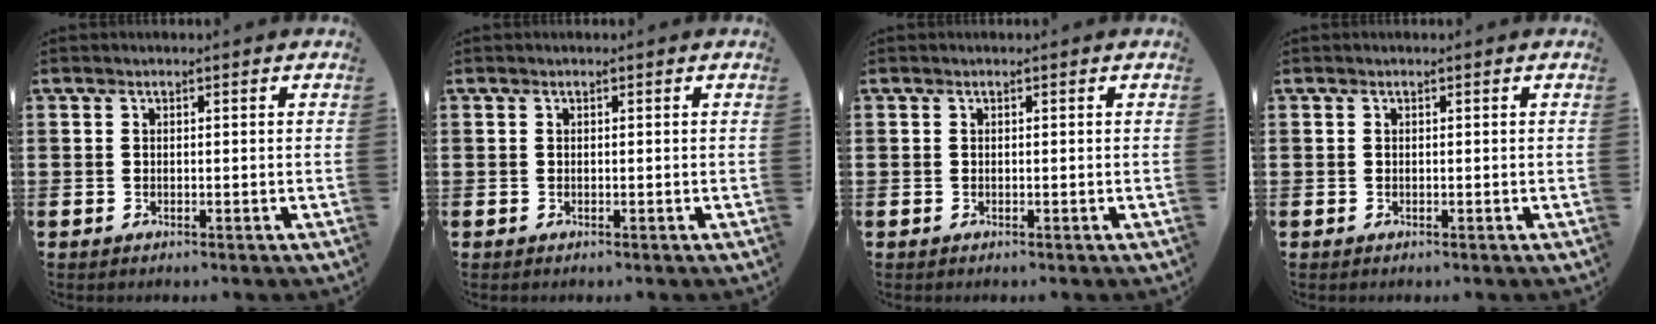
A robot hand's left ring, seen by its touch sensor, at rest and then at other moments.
{"total": 0.0}
{"total": 0.0}
{"total": 0.0}